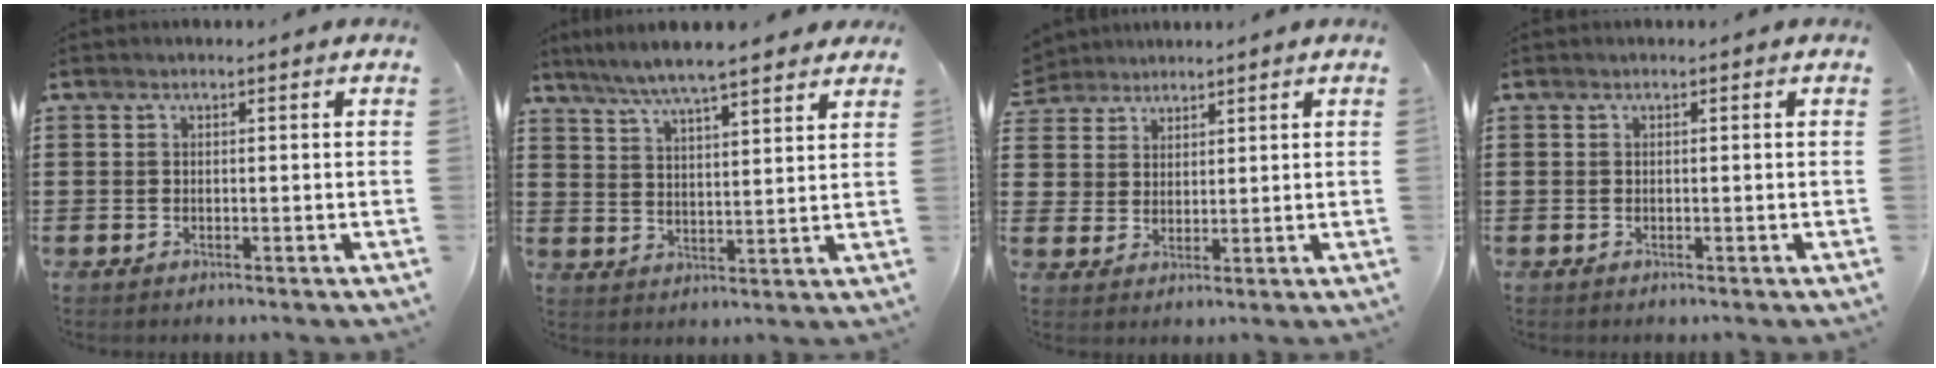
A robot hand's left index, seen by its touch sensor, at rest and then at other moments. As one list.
[{"total": 6.5, "force": [5.7, 0.4, 3.0], "torque": [-0.078, -0.018, 0.100]}, {"total": 4.1, "force": [3.0, 2.9, -0.3], "torque": [-0.016, 0.003, 0.055]}, {"total": 0.0}]